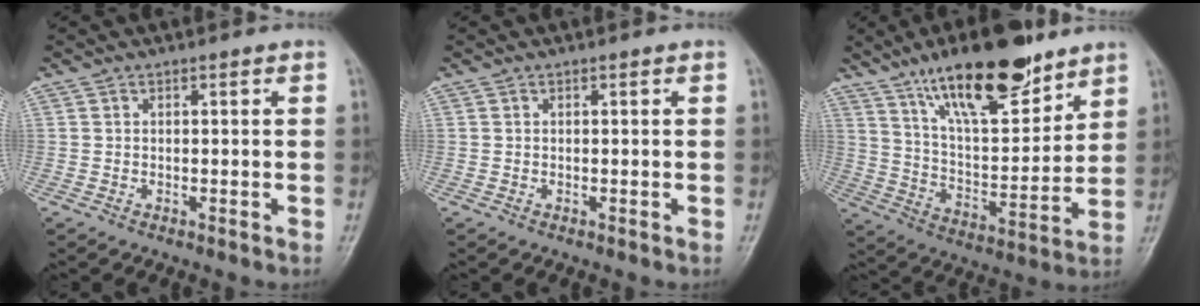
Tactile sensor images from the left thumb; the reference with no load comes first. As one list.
[{"total": 0.0}, {"total": 20.1, "force": [13.5, 6.9, 13.2], "torque": [-0.177, -0.071, 0.236]}]